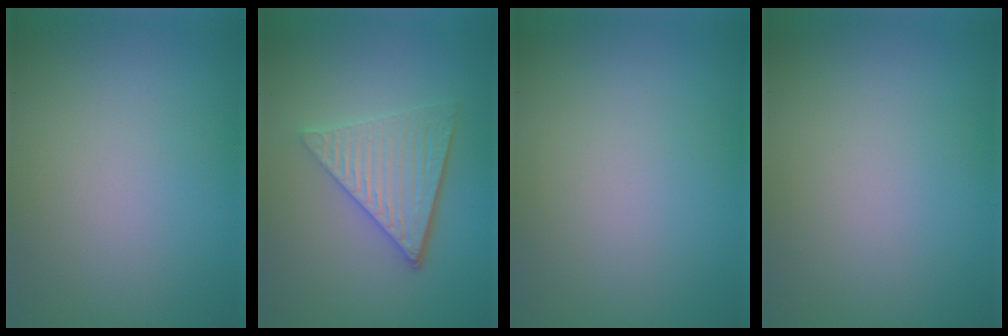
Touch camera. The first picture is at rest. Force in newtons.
{"total": 5.5, "press": 3.9, "slide": 3.9}
{"total": 0.0}
{"total": 0.0}